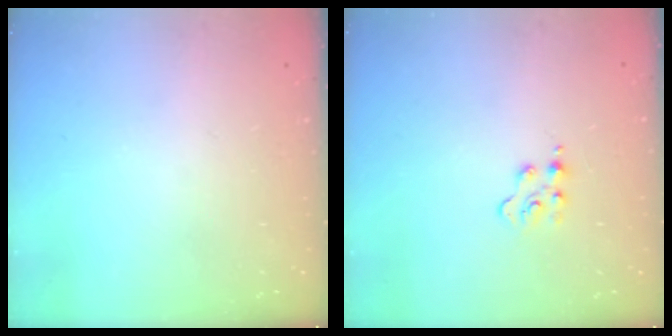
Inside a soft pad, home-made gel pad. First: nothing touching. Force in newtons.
{"total": 2.2, "press": 2.2, "slide": 0.5}